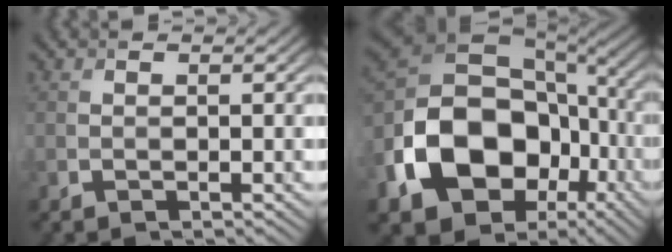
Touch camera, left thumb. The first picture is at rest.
{"total": 19.8, "force": [-3.3, 14.6, 13.0], "torque": [-0.302, -0.015, -0.044]}